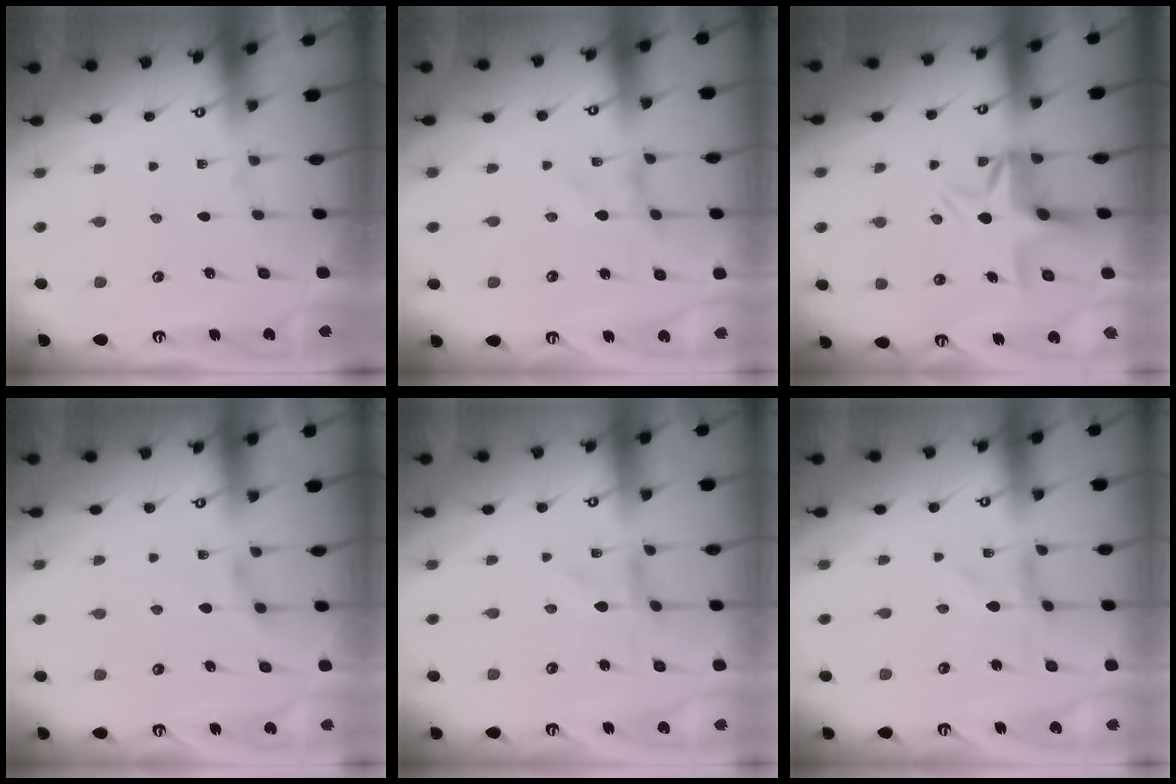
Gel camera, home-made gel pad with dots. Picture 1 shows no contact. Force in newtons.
{"total": 0.0}
{"total": 6.2, "press": 6.2, "slide": 0.7}
{"total": 2.5, "press": 2.5, "slide": 0.5}
{"total": 0.0}
{"total": 0.5, "press": 0.4, "slide": 0.3}